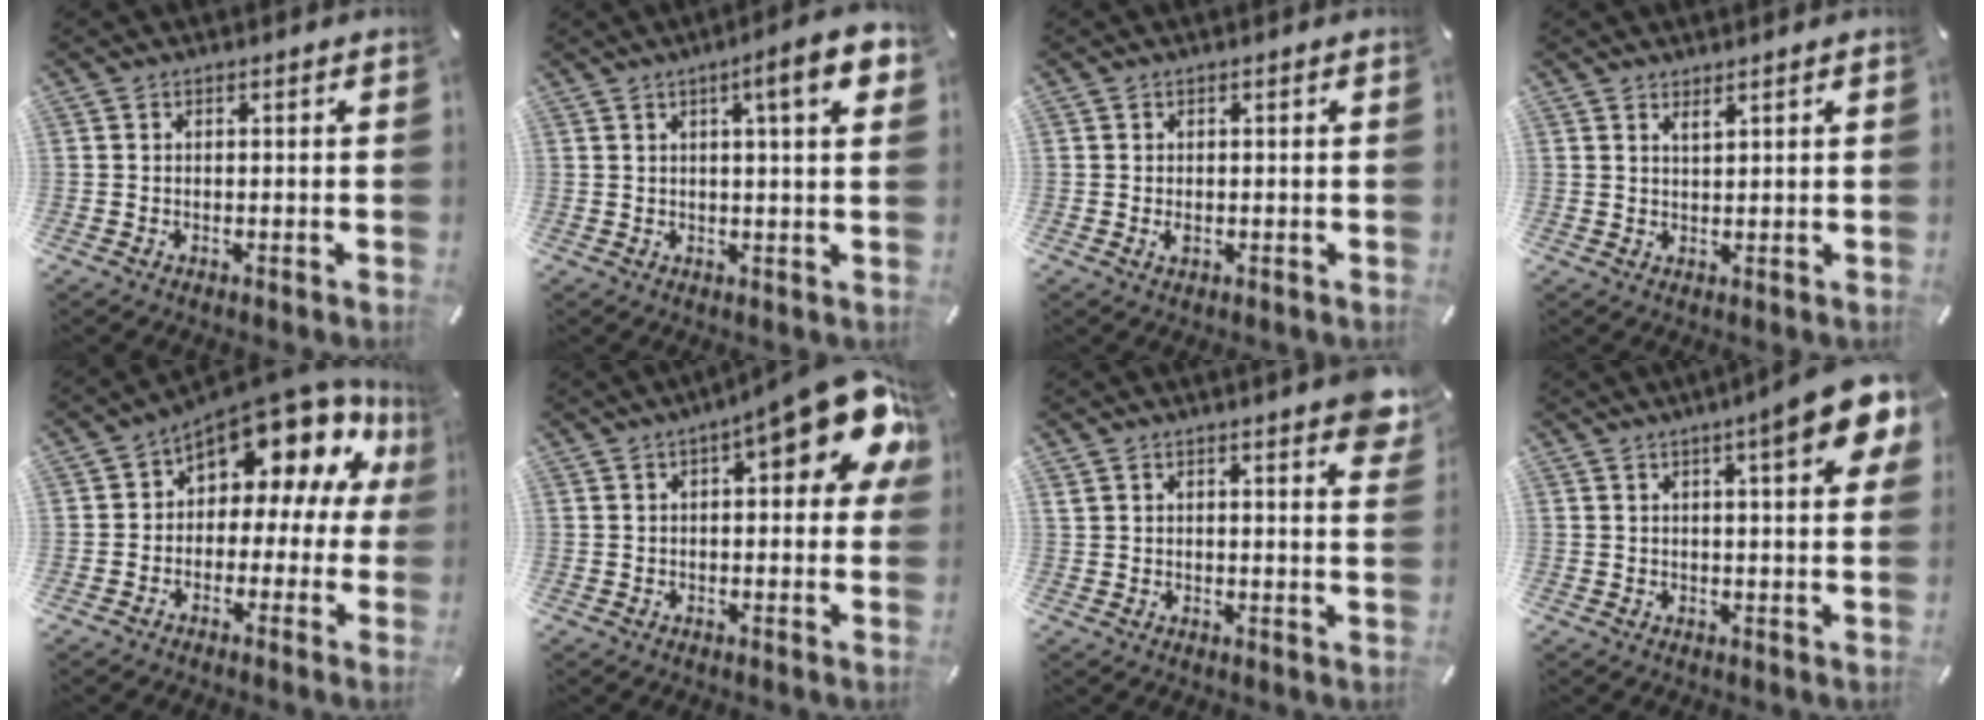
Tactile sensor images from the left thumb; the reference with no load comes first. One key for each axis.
{"total": 9.9, "fx": 3.9, "fy": 1.4, "fz": 9.0, "tx": -0.125, "ty": -0.012, "tz": 0.054}
{"total": 1.0, "fx": -0.1, "fy": 0.6, "fz": 0.8, "tx": -0.015, "ty": -0.001, "tz": -0.002}
{"total": 1.7, "fx": 1.5, "fy": 0.1, "fz": 0.7, "tx": -0.015, "ty": -0.002, "tz": 0.028}
{"total": 14.5, "fx": 8.8, "fy": 7.8, "fz": 8.4, "tx": -0.125, "ty": -0.077, "tz": 0.150}
{"total": 16.5, "fx": 6.8, "fy": 5.2, "fz": 14.2, "tx": -0.184, "ty": -0.031, "tz": 0.104}
{"total": 5.1, "fx": 4.1, "fy": 1.1, "fz": 2.9, "tx": -0.044, "ty": -0.023, "tz": 0.072}
{"total": 11.3, "fx": 5.8, "fy": 2.2, "fz": 9.5, "tx": -0.136, "ty": -0.025, "tz": 0.093}